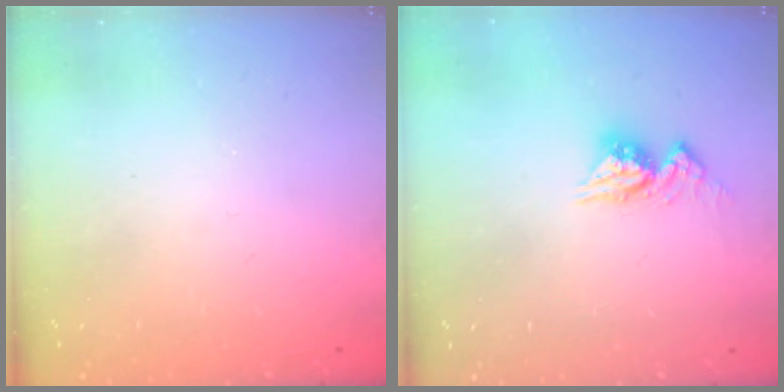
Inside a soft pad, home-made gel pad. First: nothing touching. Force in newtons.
{"total": 8.3, "press": 8.3, "slide": 0.8}